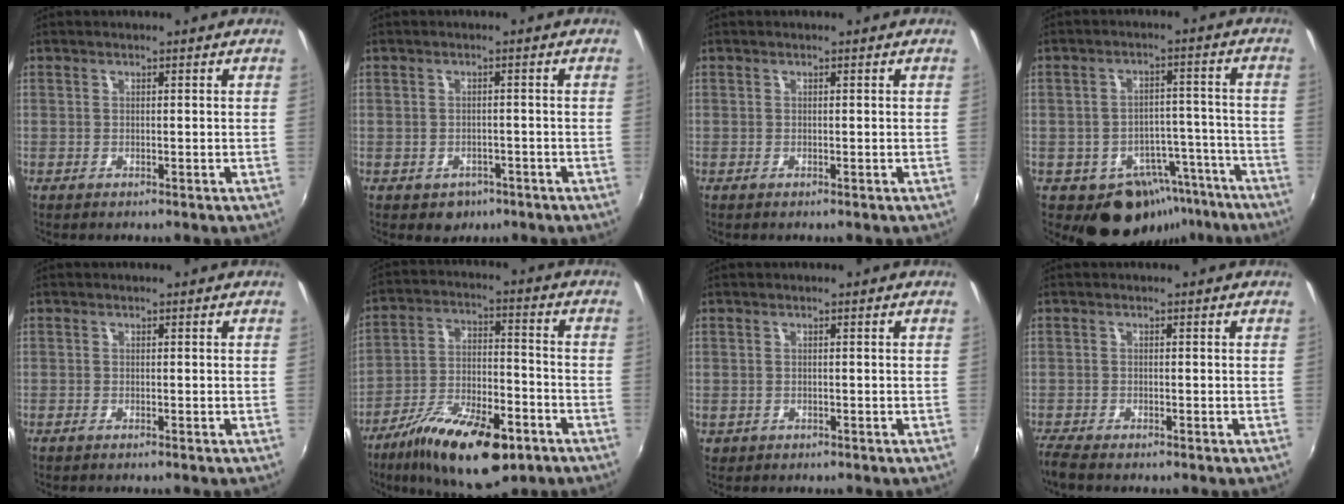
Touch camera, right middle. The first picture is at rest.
{"total": 3.4, "force": [-1.6, 2.9, 0.7], "torque": [-0.024, 0.002, -0.016]}
{"total": 0.0}
{"total": 11.8, "force": [-8.1, 7.9, 3.4], "torque": [-0.048, 0.032, -0.084]}
{"total": 0.6, "force": [-0.5, -0.1, 0.4], "torque": [-0.006, -0.002, -0.012]}
{"total": 18.8, "force": [-11.5, 6.8, 13.2], "torque": [-0.239, -0.030, -0.187]}
{"total": 1.2, "force": [-0.4, 1.1, 0.4], "torque": [-0.009, -0.003, -0.004]}
{"total": 3.1, "force": [-2.7, 0.4, 1.3], "torque": [-0.035, -0.017, -0.054]}